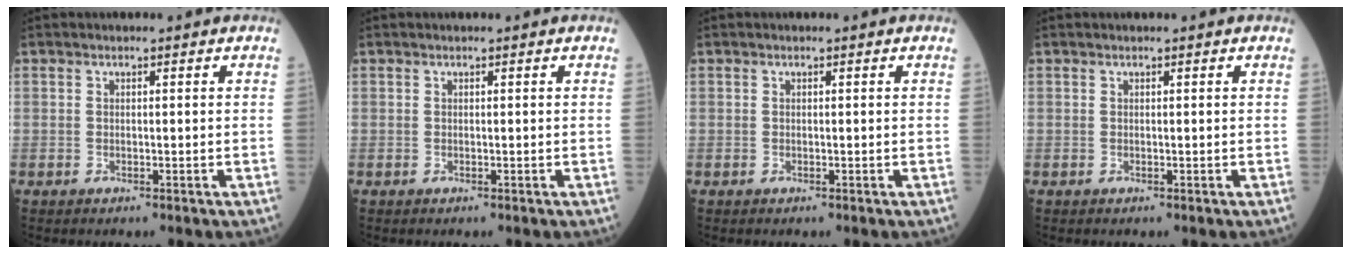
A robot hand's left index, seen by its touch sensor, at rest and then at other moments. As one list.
[{"total": 0.0}, {"total": 0.0}, {"total": 0.0}]